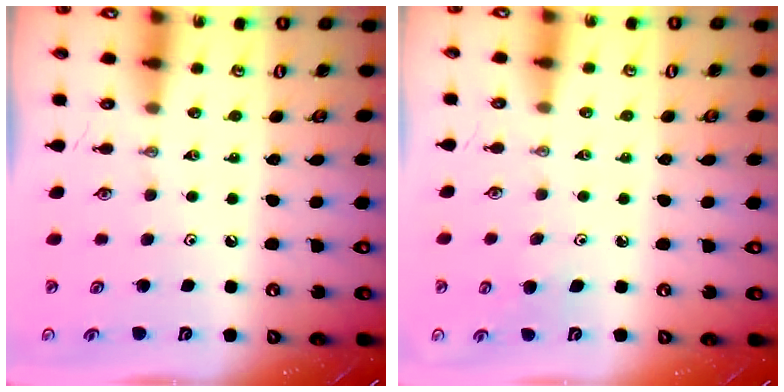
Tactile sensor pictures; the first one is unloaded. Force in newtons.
{"total": 4.1, "press": 4.1, "slide": 0.4}